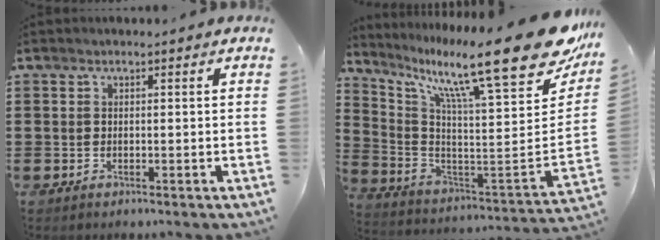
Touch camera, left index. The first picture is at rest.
{"total": 16.4, "force": [11.1, 1.2, 12.0], "torque": [-0.212, -0.097, 0.170]}